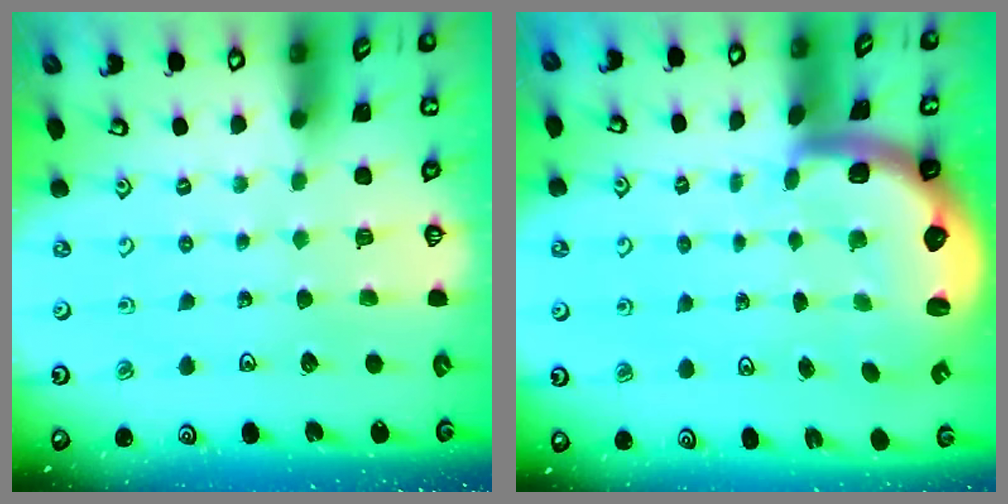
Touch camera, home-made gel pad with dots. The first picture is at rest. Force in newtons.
{"total": 2.9, "press": 2.6, "slide": 1.4}